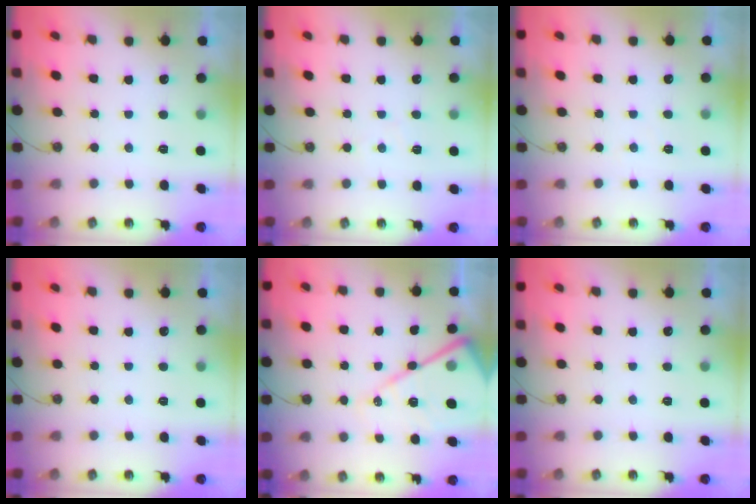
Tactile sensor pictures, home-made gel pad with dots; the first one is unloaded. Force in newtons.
{"total": 3.7, "press": 3.7, "slide": 0.6}
{"total": 3.2, "press": 3.1, "slide": 0.6}
{"total": 0.0}
{"total": 17.6, "press": 17.5, "slide": 1.6}
{"total": 0.0}